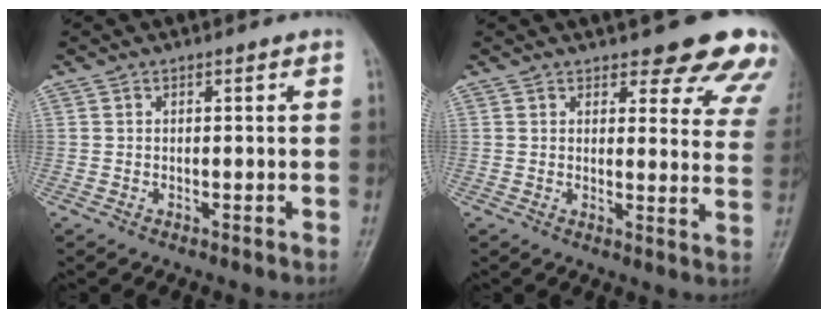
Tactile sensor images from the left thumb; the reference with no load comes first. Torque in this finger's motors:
{"motor_torque": [1.68, 1.50, 1.42, -1.35, 0.04]}